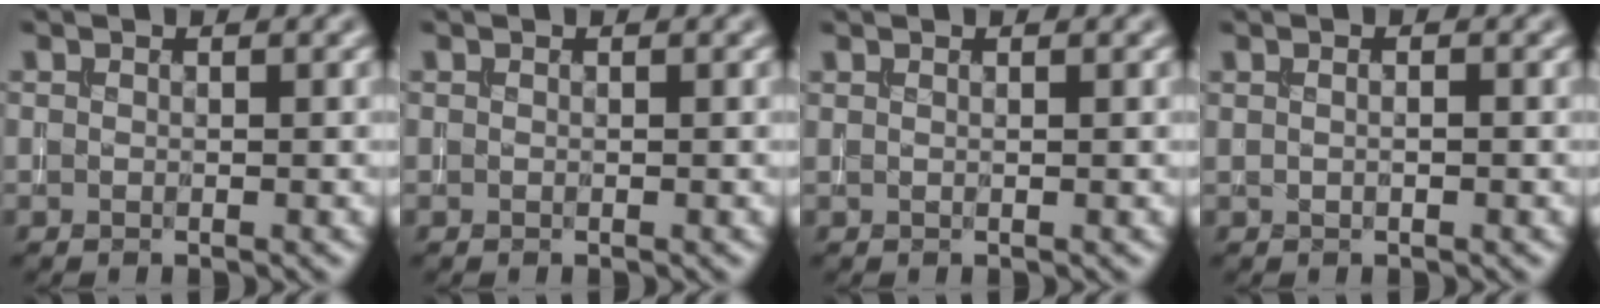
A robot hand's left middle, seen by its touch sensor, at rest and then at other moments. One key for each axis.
{"total": 0.0}
{"total": 0.6, "fx": 0.3, "fy": 0.3, "fz": 0.4, "tx": -0.003, "ty": 0.002, "tz": -0.002}
{"total": 1.4, "fx": 0.5, "fy": 0.7, "fz": 1.1, "tx": 0.001, "ty": 0.004, "tz": -0.009}